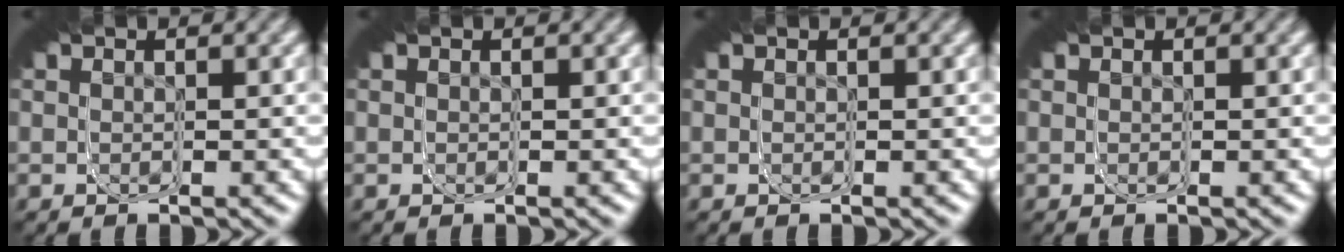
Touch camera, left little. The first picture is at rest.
{"total": 0.0}
{"total": 0.0}
{"total": 0.0}